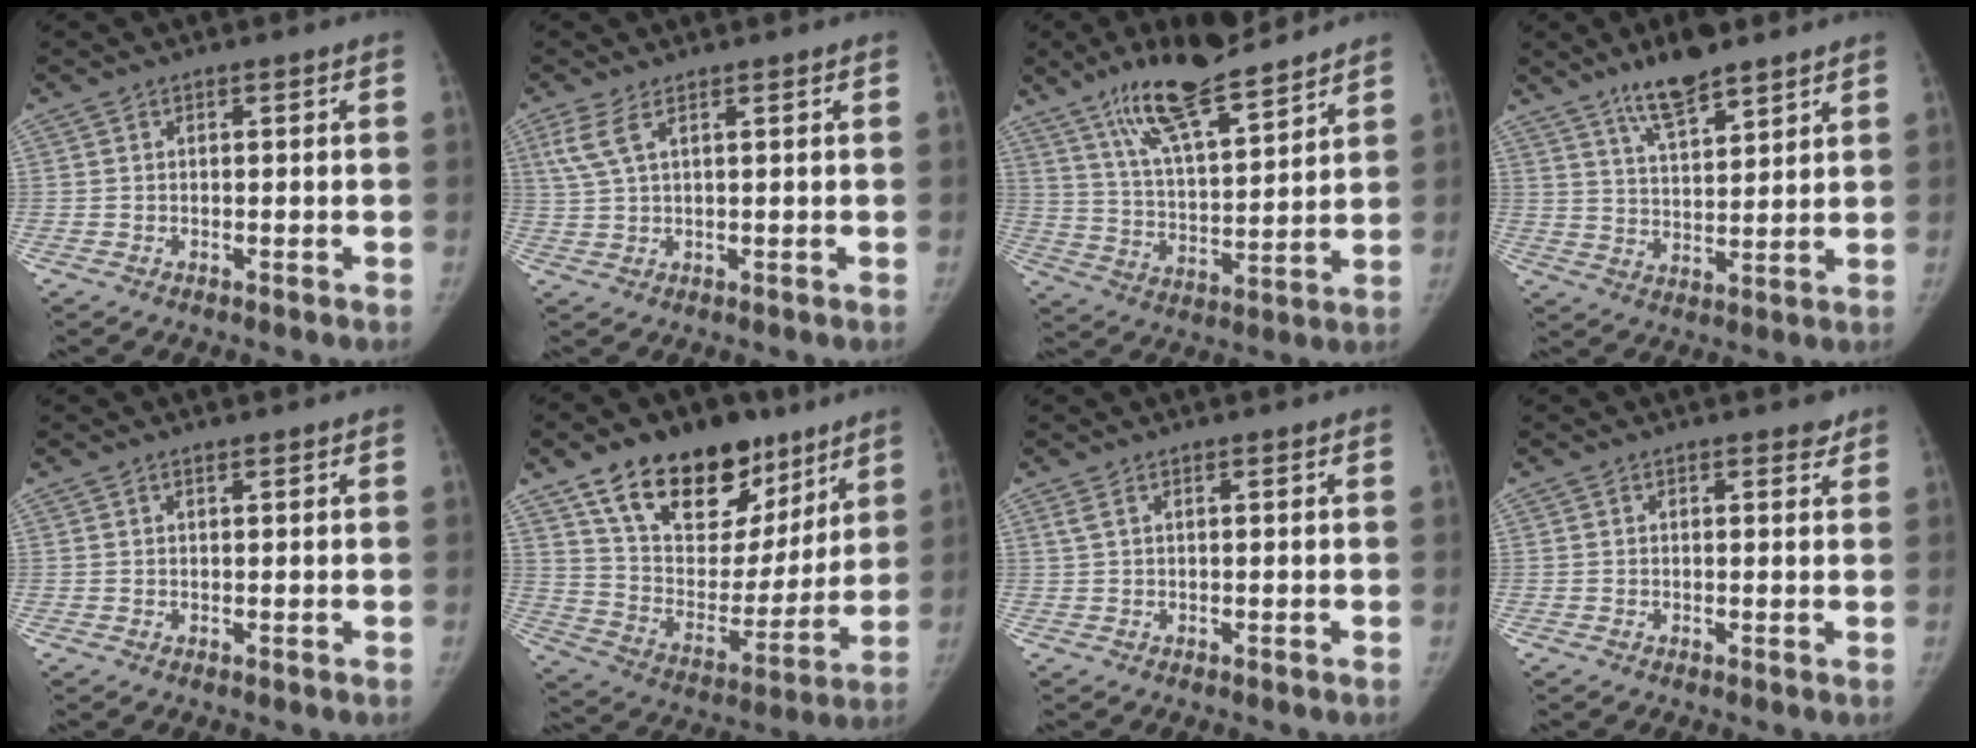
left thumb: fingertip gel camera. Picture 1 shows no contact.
{"total": 4.1, "force": [2.1, 1.2, 3.3], "torque": [-0.090, 0.004, 0.053]}
{"total": 16.9, "force": [12.6, 4.0, 10.5], "torque": [-0.163, -0.061, 0.225]}
{"total": 10.1, "force": [7.4, 2.7, 6.2], "torque": [-0.091, -0.043, 0.132]}
{"total": 0.7, "force": [0.6, 0.2, 0.3], "torque": [-0.007, -0.004, 0.011]}
{"total": 25.2, "force": [15.5, 14.6, 13.4], "torque": [-0.169, -0.040, 0.262]}
{"total": 1.3, "force": [0.8, 0.3, 1.0], "torque": [-0.028, 0.006, 0.020]}
{"total": 1.5, "force": [1.2, 0.8, 0.5], "torque": [0.008, -0.007, 0.011]}